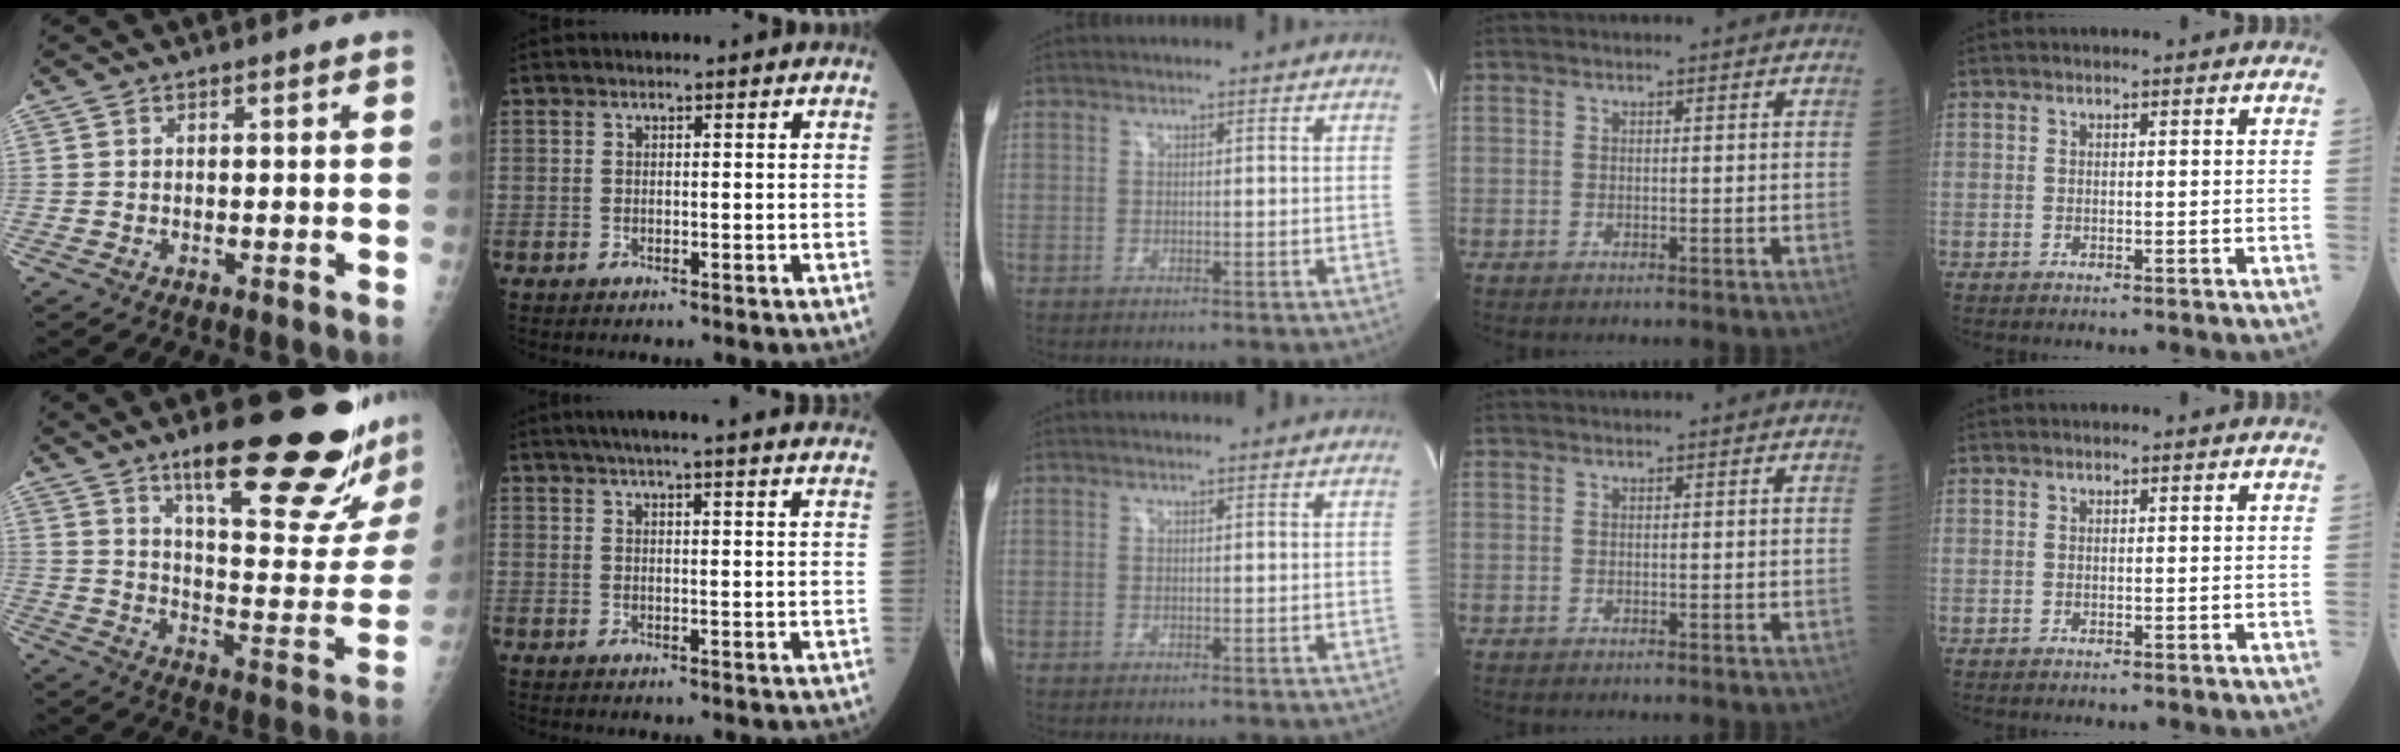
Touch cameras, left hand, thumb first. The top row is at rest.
{"thumb": {"total": 25.6, "force": [17.5, 5.2, 17.9], "torque": [-0.221, -0.097, 0.255]}, "index": {"total": 22.0, "force": [19.9, 0.5, 9.3], "torque": [-0.135, 0.001, 0.241]}}